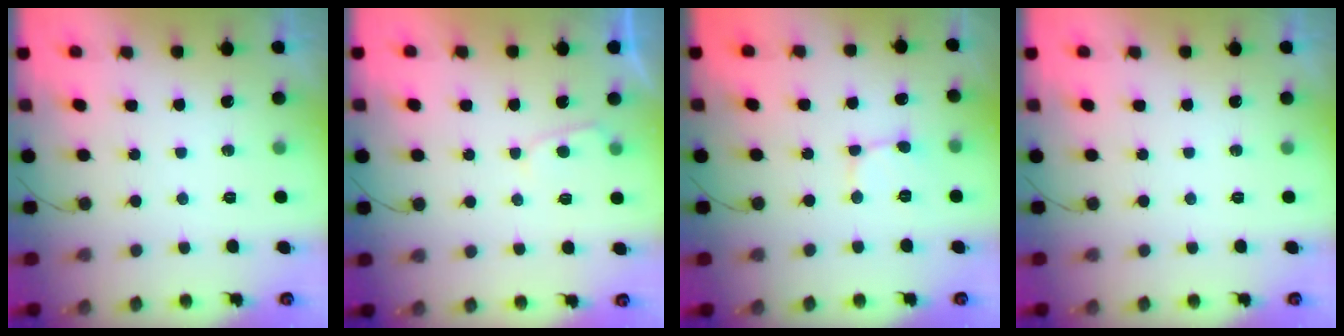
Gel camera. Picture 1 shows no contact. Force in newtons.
{"total": 2.3, "press": 2.3, "slide": 0.2}
{"total": 2.3, "press": 2.3, "slide": 0.2}
{"total": 0.0}